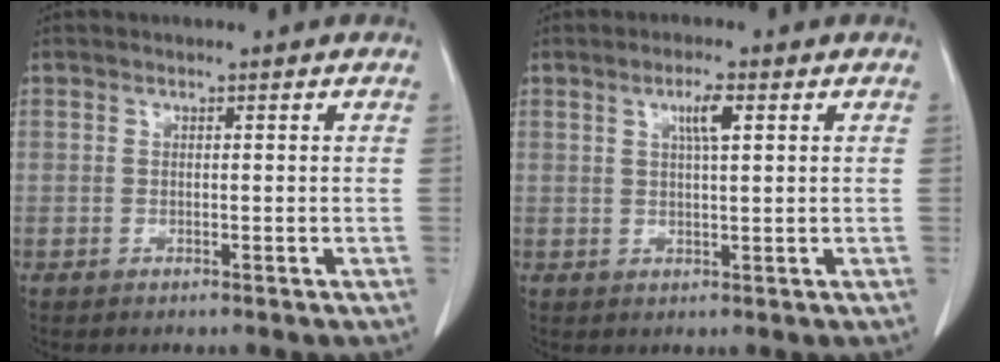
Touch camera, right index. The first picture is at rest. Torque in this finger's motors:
{"motor_torque": [0.43, 0.09, 0.05, 0.02]}